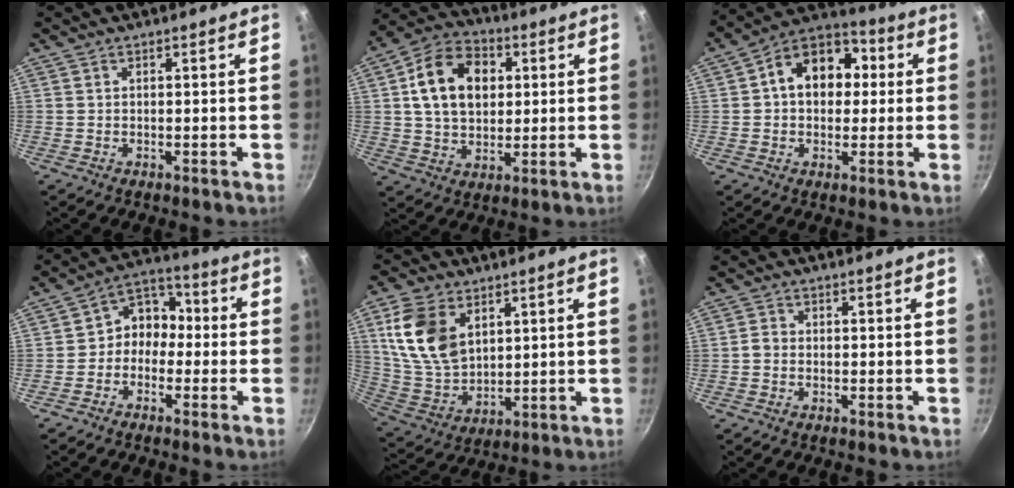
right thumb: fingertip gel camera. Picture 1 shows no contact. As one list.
[{"total": 15.2, "force": [3.2, 11.0, 9.9], "torque": [-0.143, 0.011, 0.045]}, {"total": 13.8, "force": [2.0, 10.4, 9.0], "torque": [-0.094, 0.028, 0.012]}, {"total": 7.6, "force": [-1.5, 6.3, 3.9], "torque": [-0.024, 0.041, -0.048]}, {"total": 14.7, "force": [5.1, 9.7, 9.7], "torque": [-0.167, -0.022, 0.116]}, {"total": 1.7, "force": [-0.6, 1.4, 0.8], "torque": [-0.012, 0.011, -0.015]}]